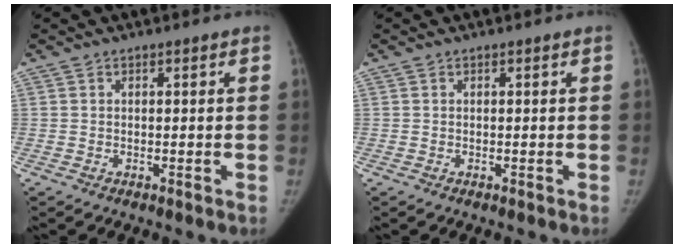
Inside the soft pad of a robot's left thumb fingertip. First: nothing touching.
{"total": 0.0}